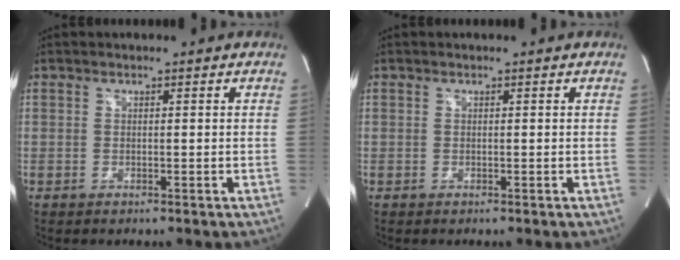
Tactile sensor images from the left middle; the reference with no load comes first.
{"total": 0.0}